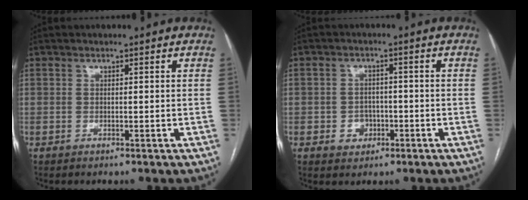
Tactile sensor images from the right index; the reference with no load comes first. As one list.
[{"total": 3.5, "force": [-1.1, 3.0, 1.4], "torque": [-0.016, 0.009, -0.009]}]